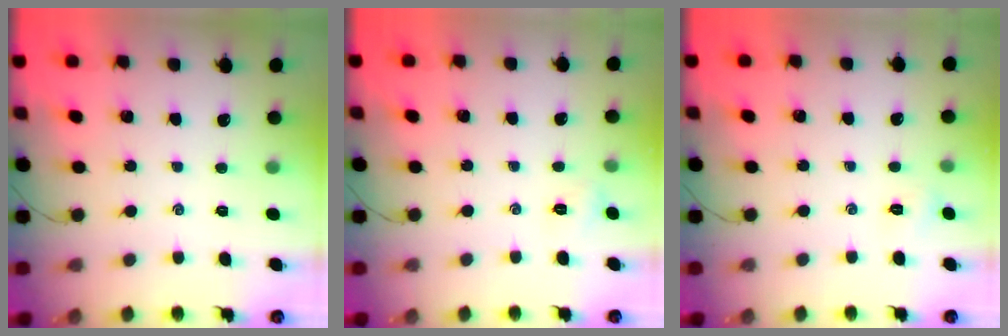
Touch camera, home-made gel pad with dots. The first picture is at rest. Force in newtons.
{"total": 2.2, "press": 2.1, "slide": 0.6}
{"total": 2.5, "press": 2.4, "slide": 0.7}